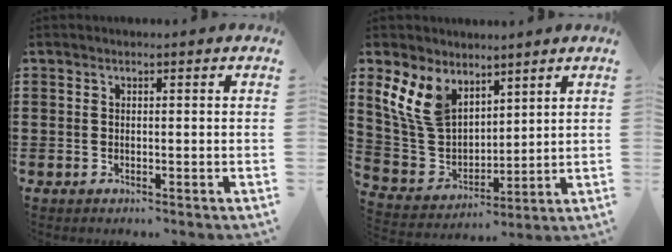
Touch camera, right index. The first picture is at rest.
{"total": 9.4, "force": [5.5, 6.2, 4.6], "torque": [-0.140, -0.014, 0.104]}